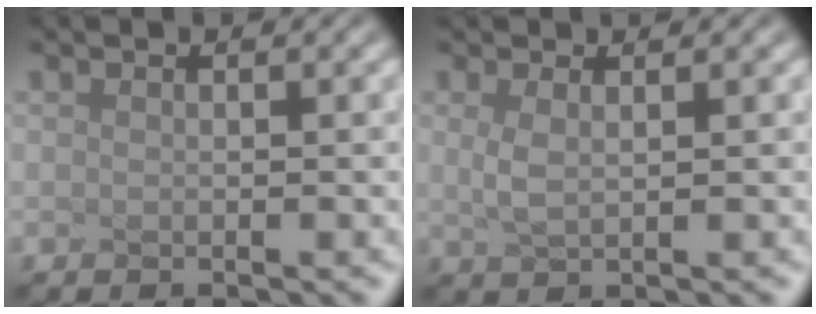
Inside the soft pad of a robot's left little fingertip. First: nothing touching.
{"total": 0.8, "force": [-0.5, -0.6, 0.3], "torque": [-0.032, -0.007, 0.029]}